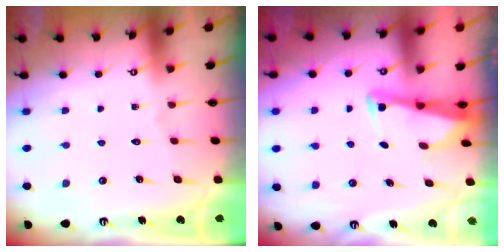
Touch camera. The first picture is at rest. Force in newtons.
{"total": 2.7, "press": 2.7, "slide": 0.3}